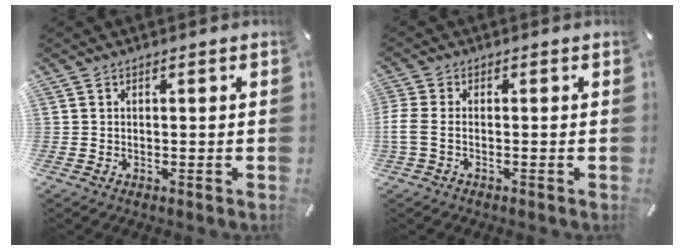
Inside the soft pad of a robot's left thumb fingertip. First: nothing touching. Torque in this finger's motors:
{"motor_torque": [-0.21, 0.39, 0.32, -0.28, 0.06]}